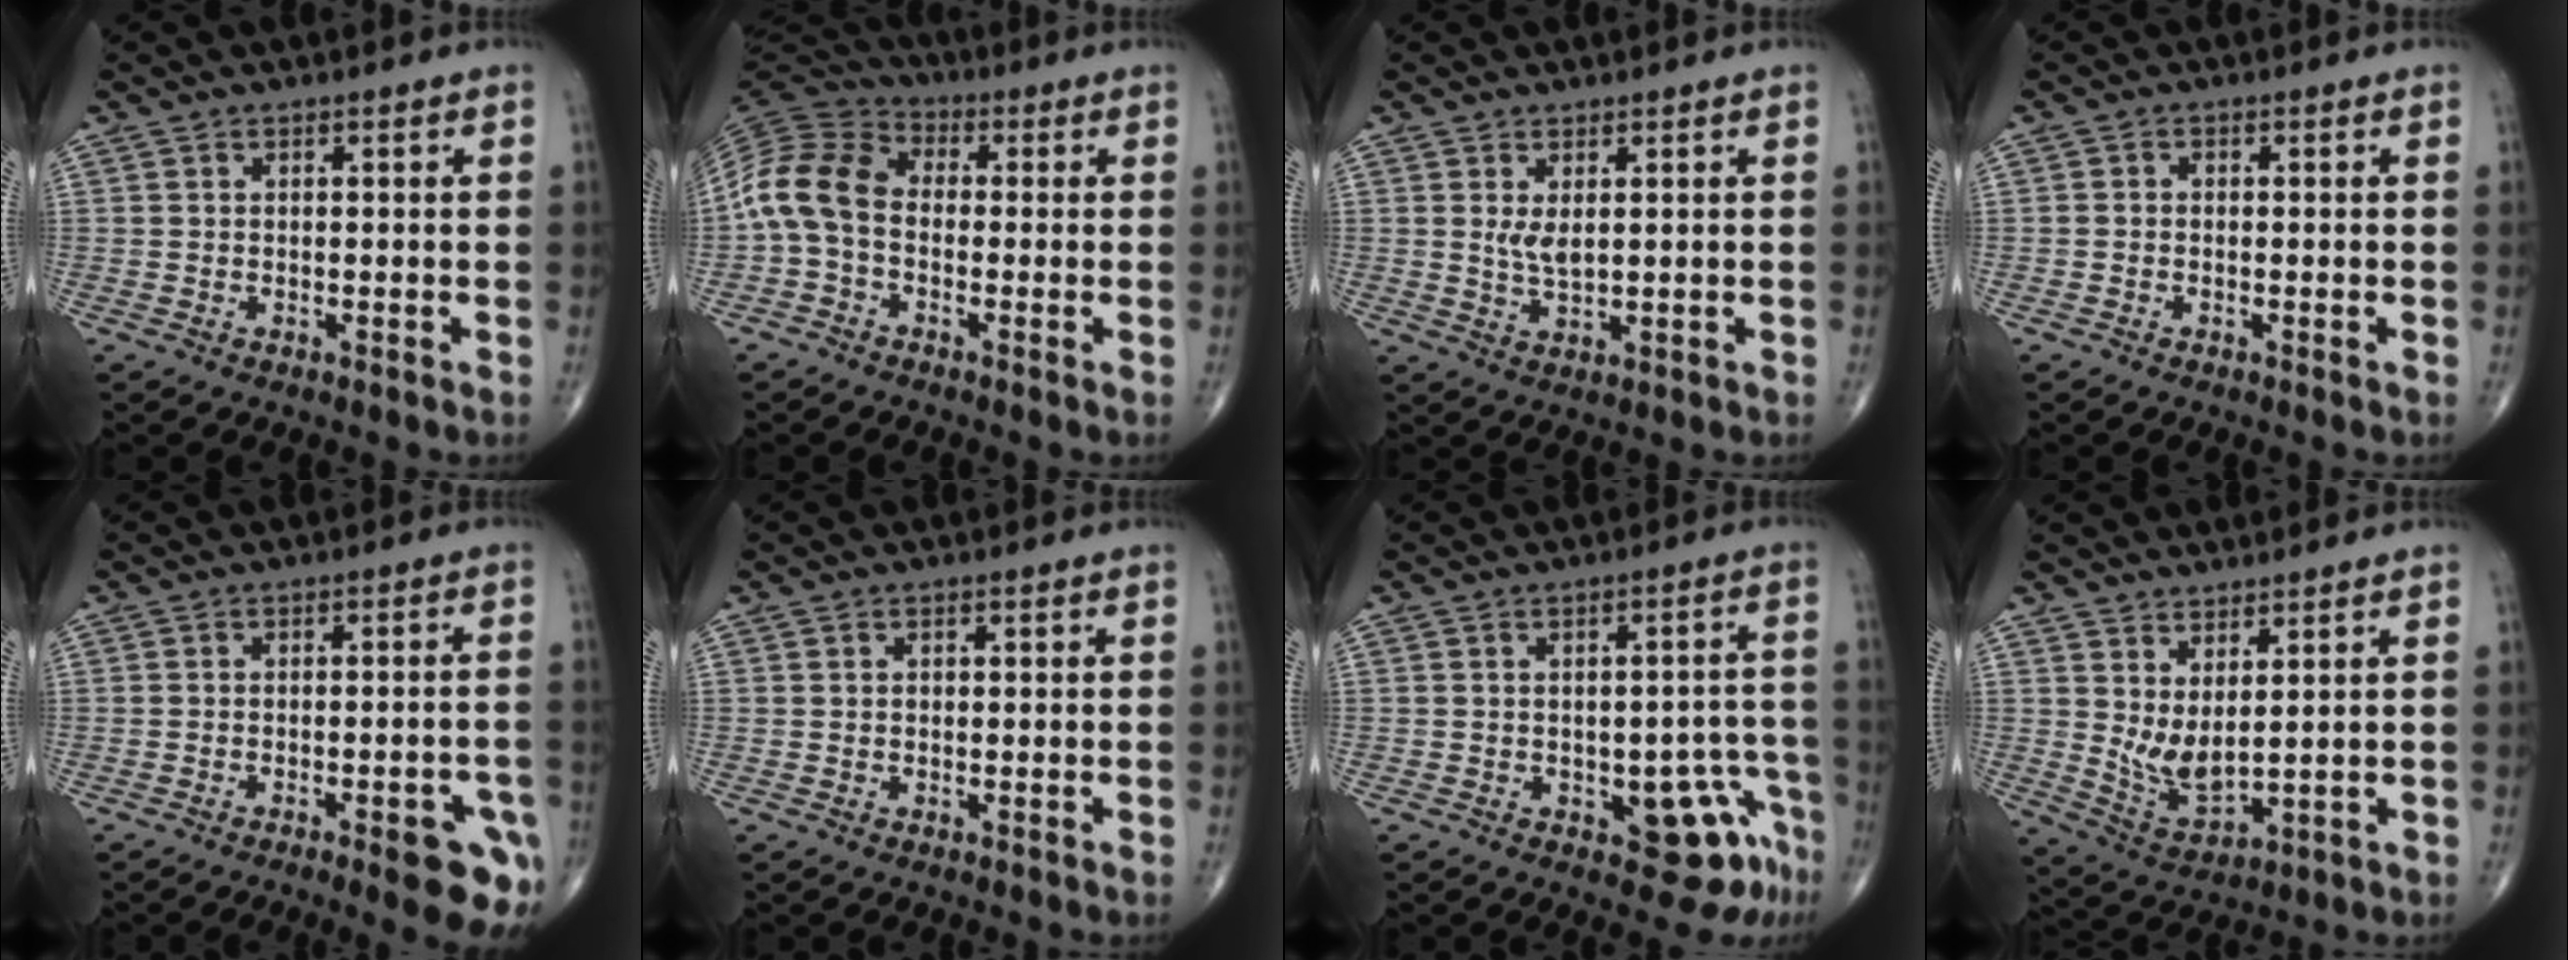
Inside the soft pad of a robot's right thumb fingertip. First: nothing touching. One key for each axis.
{"total": 10.5, "fx": -1.3, "fy": 7.5, "fz": 7.3, "tx": -0.141, "ty": 0.030, "tz": -0.043}
{"total": 3.2, "fx": 0.9, "fy": 1.3, "fz": 2.7, "tx": -0.051, "ty": -0.015, "tz": 0.024}
{"total": 0.7, "fx": -0.3, "fy": 0.5, "fz": 0.3, "tx": -0.003, "ty": 0.001, "tz": -0.010}
{"total": 9.7, "fx": -5.1, "fy": 2.8, "fz": 7.8, "tx": -0.076, "ty": 0.017, "tz": -0.060}
{"total": 0.5, "fx": 0.0, "fy": 0.4, "fz": 0.3, "tx": -0.004, "ty": 0.002, "tz": -0.001}
{"total": 9.3, "fx": -4.6, "fy": 4.3, "fz": 6.9, "tx": -0.046, "ty": 0.034, "tz": -0.050}
{"total": 6.9, "fx": 2.4, "fy": 2.7, "fz": 5.9, "tx": -0.112, "ty": -0.037, "tz": 0.058}